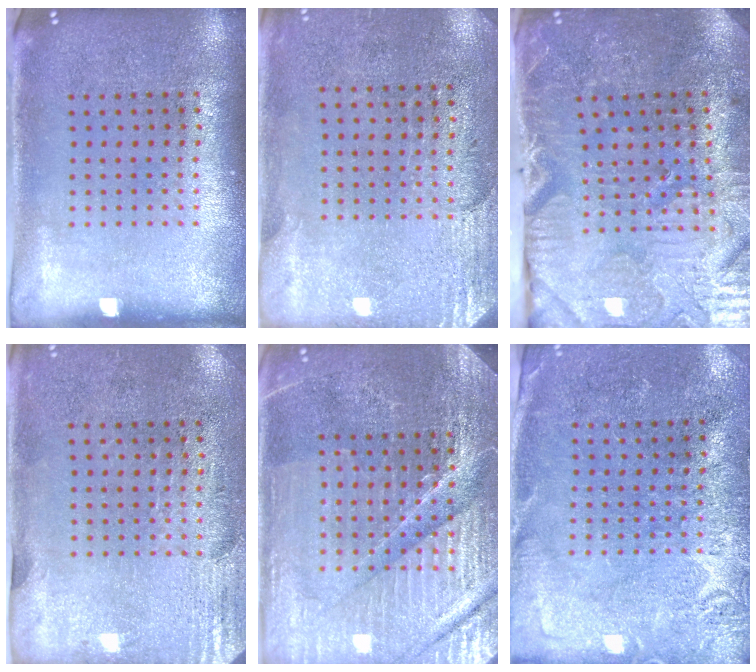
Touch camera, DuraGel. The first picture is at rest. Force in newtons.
{"total": 2.8, "press": 2.4, "slide": 1.4}
{"total": 3.9, "press": 3.8, "slide": 0.5}
{"total": 2.9, "press": 2.5, "slide": 1.5}
{"total": 4.8, "press": 4.6, "slide": 1.4}
{"total": 2.7, "press": 2.6, "slide": 0.6}